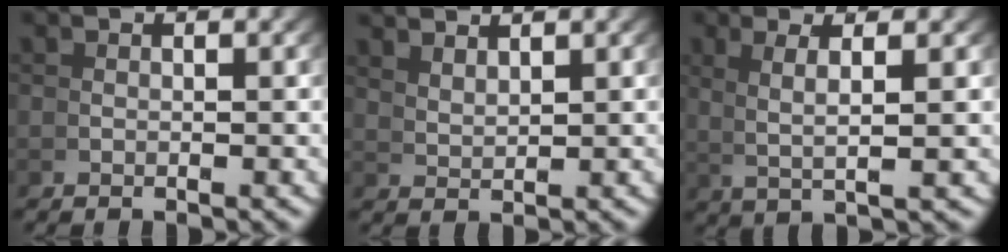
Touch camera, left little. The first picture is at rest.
{"total": 2.8, "force": [2.6, -0.7, 0.5], "torque": [-0.001, 0.001, 0.058]}
{"total": 4.3, "force": [2.2, 0.1, 3.7], "torque": [-0.049, 0.020, 0.039]}